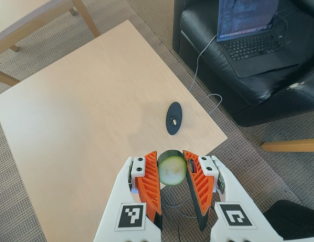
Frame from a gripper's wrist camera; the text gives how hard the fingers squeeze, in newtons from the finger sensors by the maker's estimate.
{"total": 11.9, "left": 12.0, "right": 11.7}